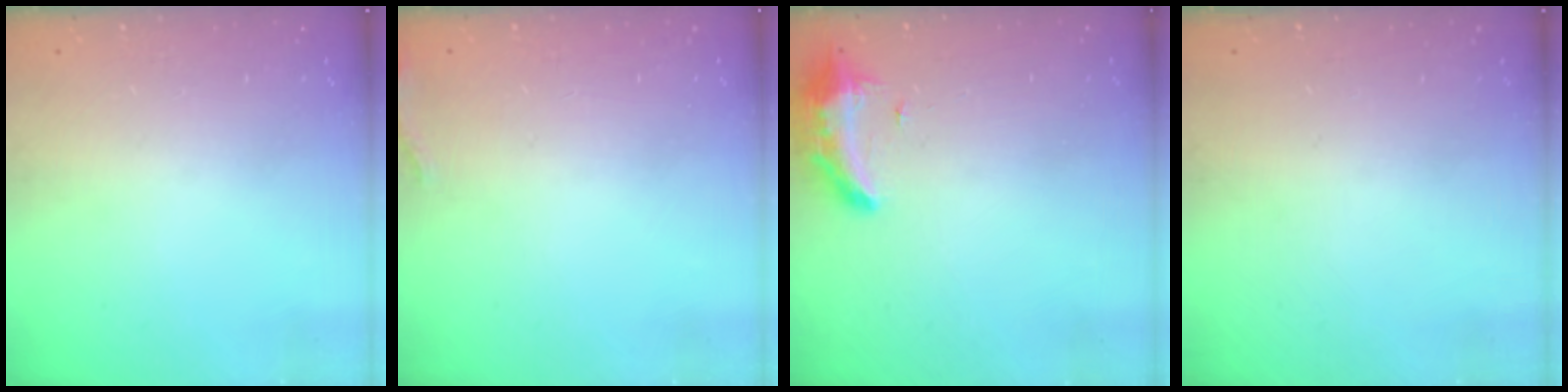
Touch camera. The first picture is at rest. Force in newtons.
{"total": 7.3, "press": 5.5, "slide": 4.8}
{"total": 8.3, "press": 8.2, "slide": 1.5}
{"total": 0.0}